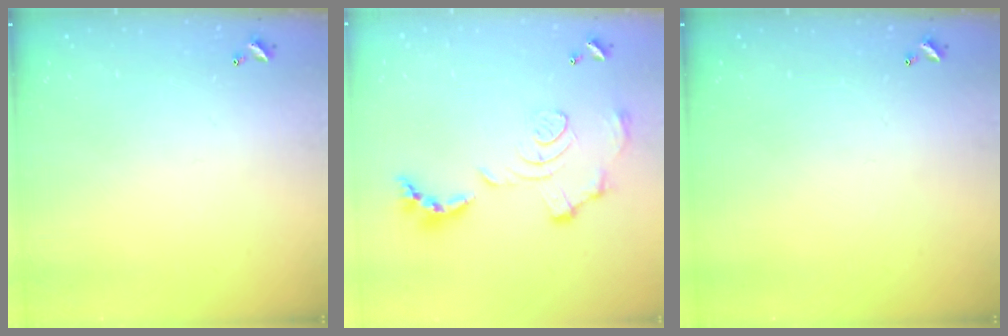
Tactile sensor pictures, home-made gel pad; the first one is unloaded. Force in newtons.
{"total": 1.5, "press": 0.8, "slide": 1.3}
{"total": 0.0}